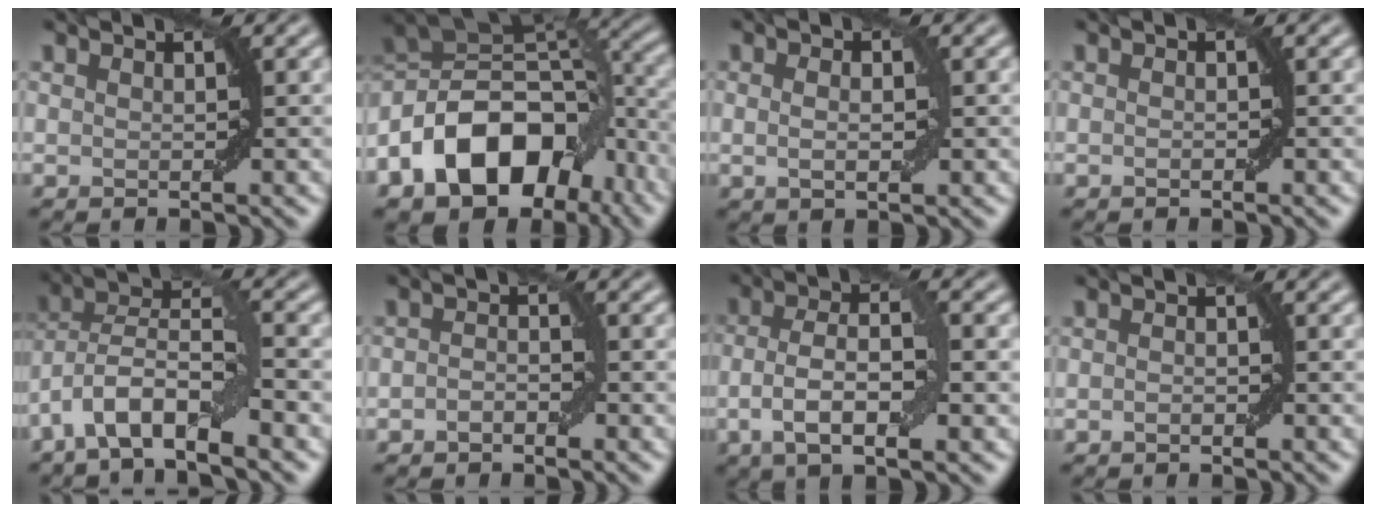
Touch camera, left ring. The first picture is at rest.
{"total": 14.1, "force": [-6.0, 9.4, 8.7], "torque": [-0.153, 0.012, -0.119]}
{"total": 2.2, "force": [0.2, 1.0, 1.9], "torque": [-0.026, -0.002, 0.000]}
{"total": 0.6, "force": [-0.3, 0.2, 0.5], "torque": [-0.008, 0.002, -0.003]}
{"total": 6.5, "force": [-3.7, 2.1, 4.9], "torque": [-0.086, 0.011, -0.079]}
{"total": 1.4, "force": [-0.8, 0.7, 0.9], "torque": [-0.018, 0.004, -0.017]}
{"total": 6.7, "force": [-1.7, 2.4, 6.0], "torque": [-0.113, 0.006, -0.033]}
{"total": 0.9, "force": [-0.4, 0.3, 0.7], "torque": [-0.011, 0.003, -0.007]}